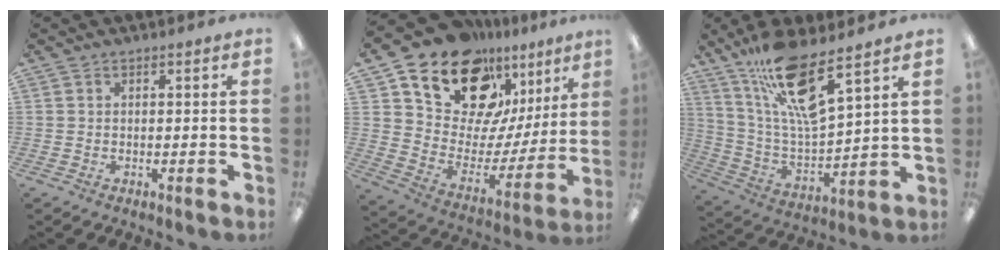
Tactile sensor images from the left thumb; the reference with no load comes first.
{"total": 18.6, "force": [14.5, 9.7, 6.5], "torque": [-0.120, -0.112, 0.261]}
{"total": 16.8, "force": [12.0, 3.8, 11.2], "torque": [-0.213, -0.070, 0.204]}